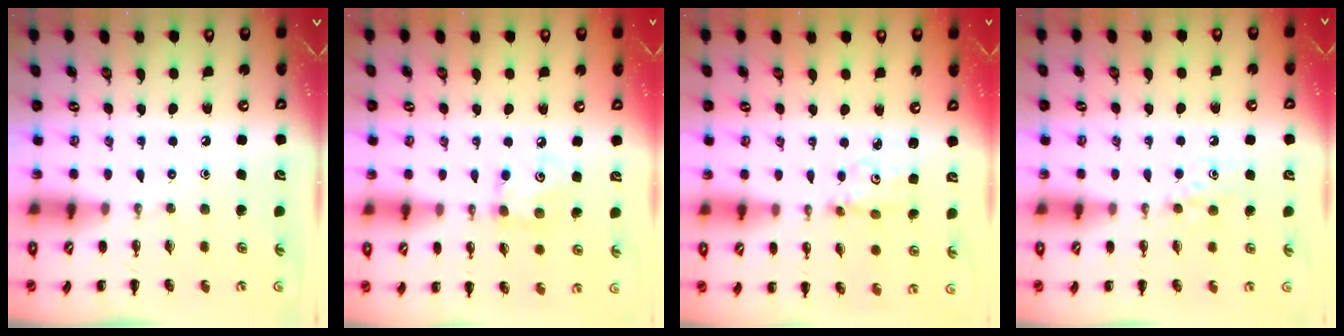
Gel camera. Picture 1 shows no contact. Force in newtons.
{"total": 5.2, "press": 5.2, "slide": 0.5}
{"total": 2.7, "press": 2.7, "slide": 0.3}
{"total": 4.5, "press": 4.3, "slide": 1.5}